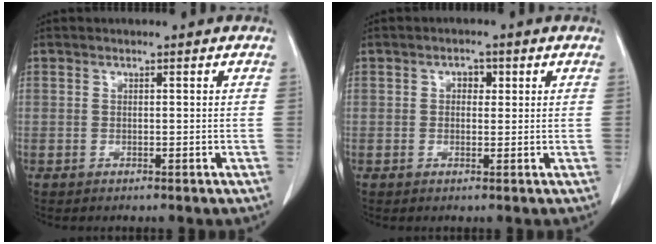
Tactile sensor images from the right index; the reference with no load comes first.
{"total": 1.9, "force": [0.6, 1.4, 1.3], "torque": [-0.016, 0.007, 0.006]}